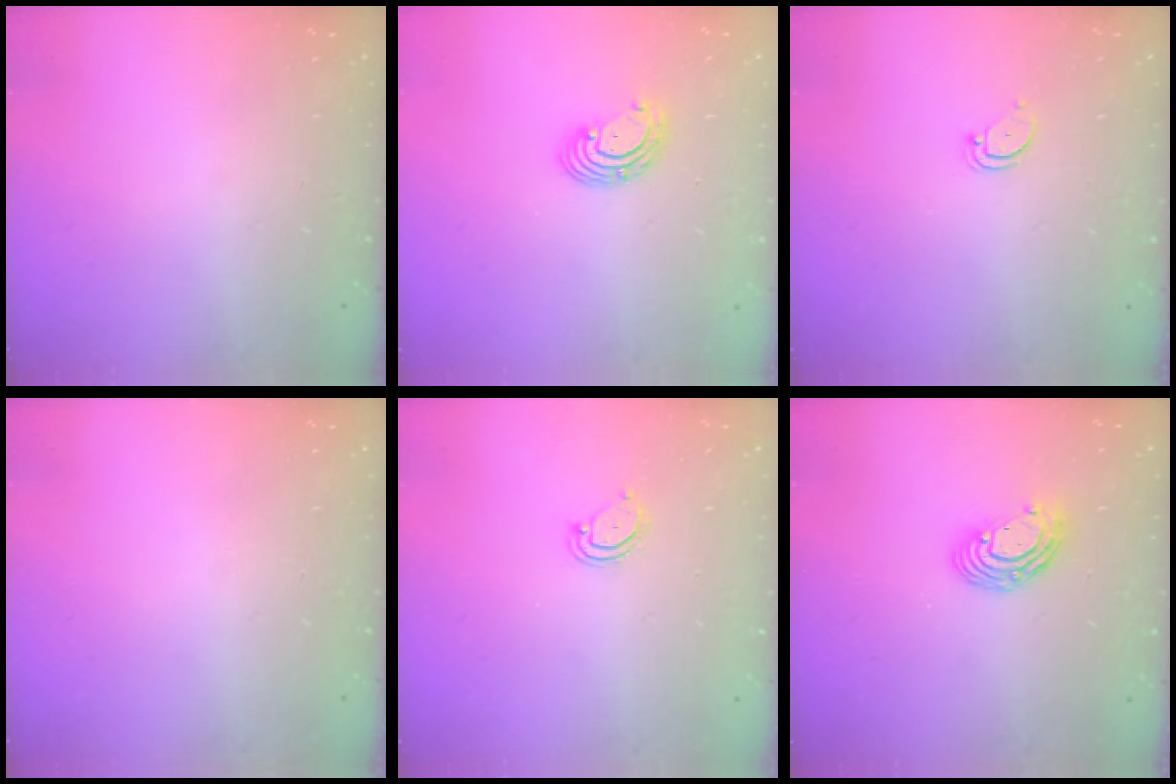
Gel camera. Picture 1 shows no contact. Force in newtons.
{"total": 3.5, "press": 3.5, "slide": 0.2}
{"total": 2.6, "press": 2.6, "slide": 0.1}
{"total": 0.0}
{"total": 3.5, "press": 3.5, "slide": 0.3}
{"total": 8.7, "press": 8.6, "slide": 1.2}